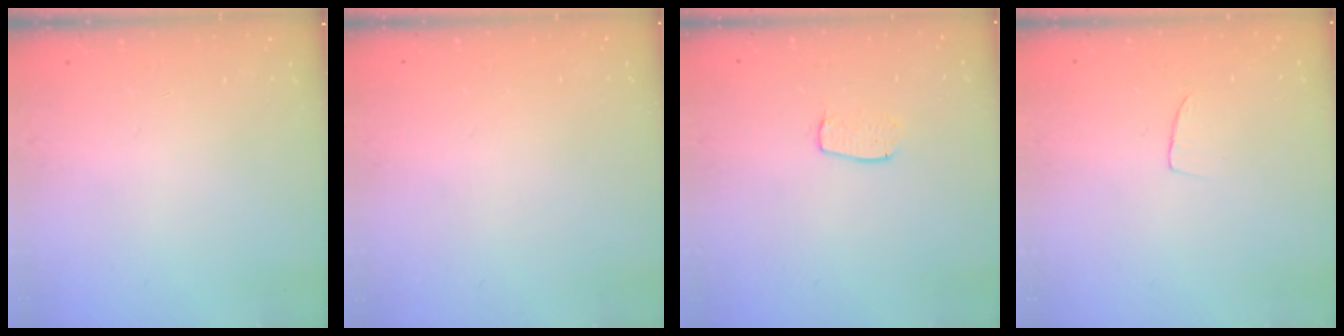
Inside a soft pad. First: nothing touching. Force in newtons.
{"total": 0.0}
{"total": 5.5, "press": 5.5, "slide": 0.4}
{"total": 3.9, "press": 3.9, "slide": 0.3}